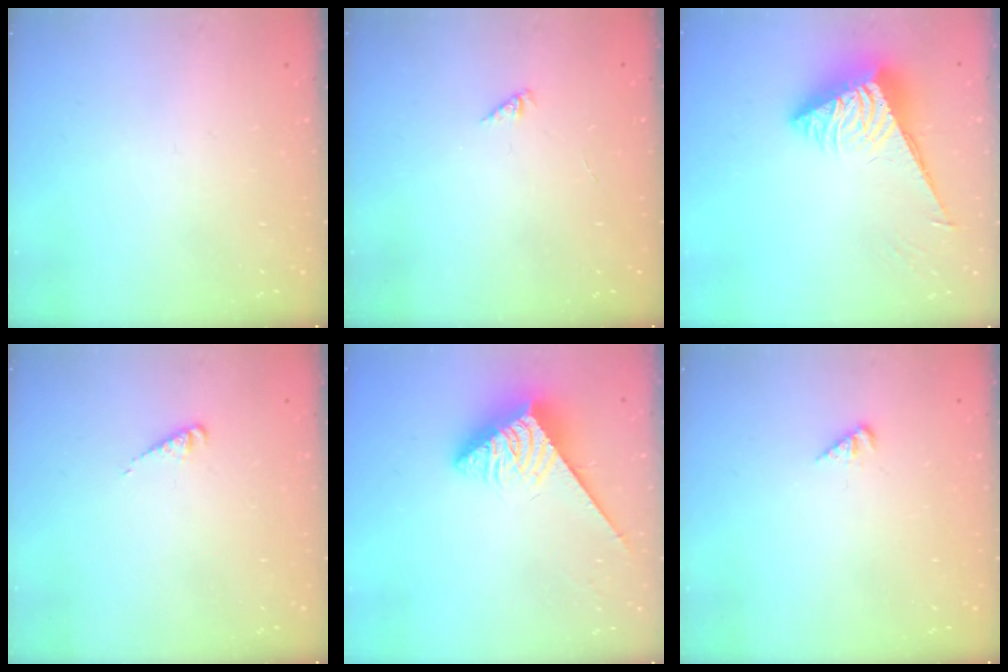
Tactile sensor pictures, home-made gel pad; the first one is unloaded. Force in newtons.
{"total": 0.0}
{"total": 7.3, "press": 7.3, "slide": 0.7}
{"total": 2.4, "press": 2.4, "slide": 0.3}
{"total": 3.8, "press": 3.8, "slide": 0.4}
{"total": 1.6, "press": 1.6, "slide": 0.3}